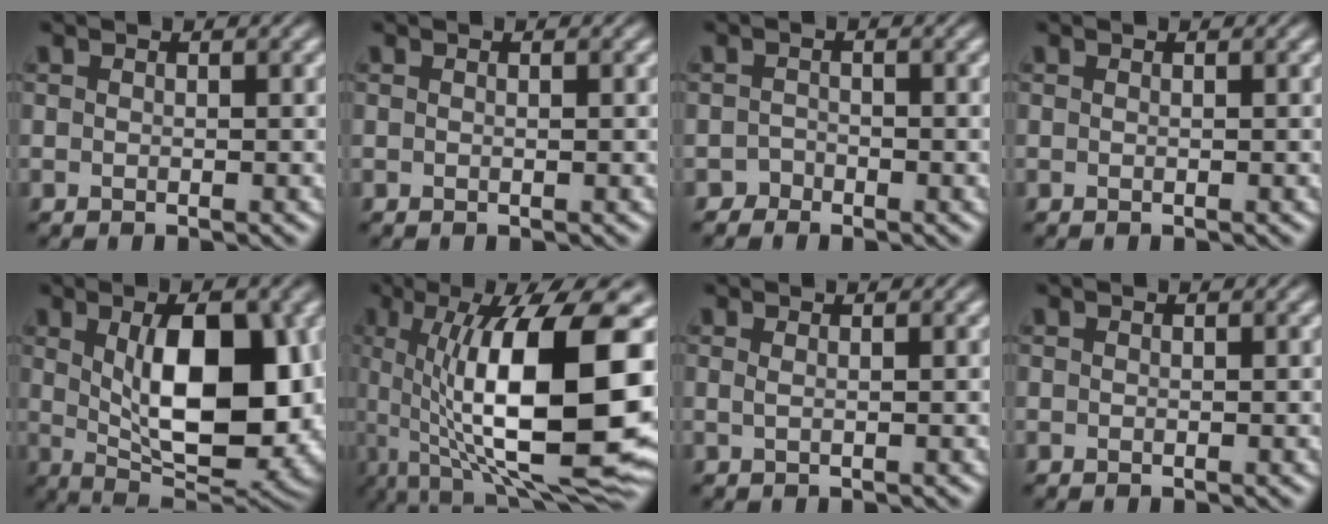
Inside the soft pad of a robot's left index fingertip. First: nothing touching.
{"total": 0.0}
{"total": 0.8, "force": [-0.7, 0.3, -0.3], "torque": [0.008, 0.008, -0.015]}
{"total": 0.0}
{"total": 11.8, "force": [1.8, 5.1, 10.5], "torque": [-0.152, -0.007, 0.043]}
{"total": 15.6, "force": [1.3, 4.4, 14.9], "torque": [-0.223, 0.002, 0.024]}
{"total": 0.5, "force": [0.4, -0.1, 0.3], "torque": [-0.011, -0.005, 0.003]}
{"total": 0.0}